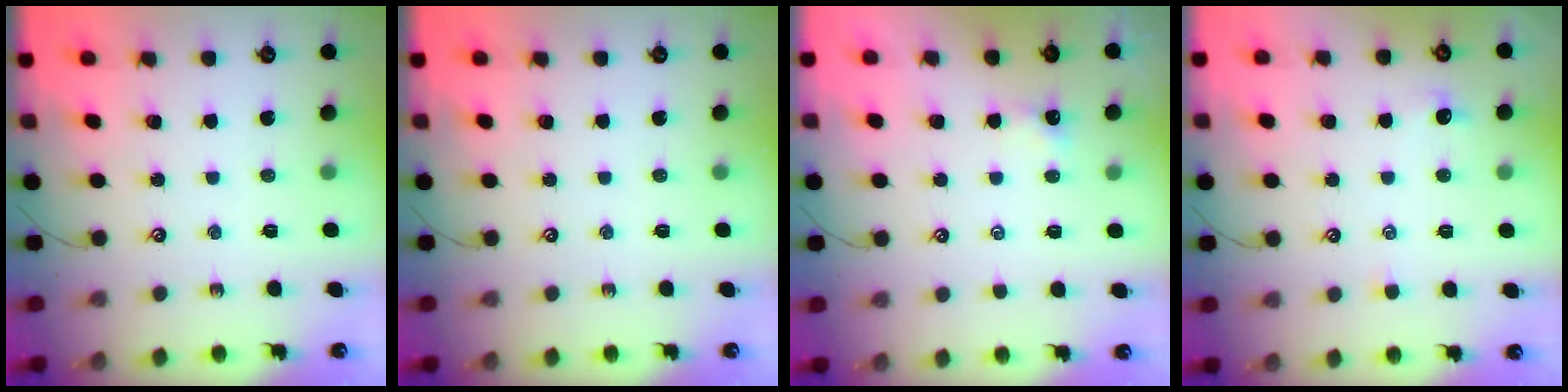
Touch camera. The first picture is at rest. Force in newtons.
{"total": 0.0}
{"total": 0.8, "press": 0.7, "slide": 0.3}
{"total": 1.8, "press": 1.8, "slide": 0.5}